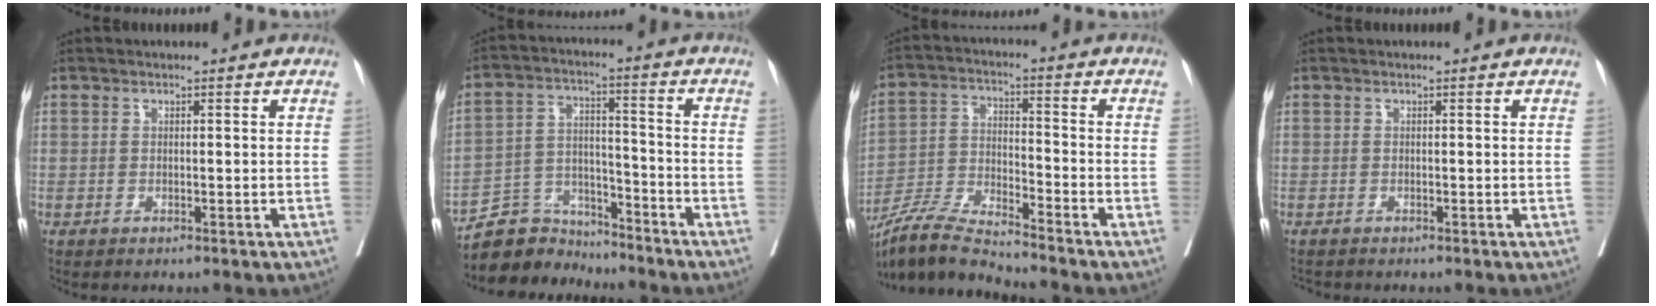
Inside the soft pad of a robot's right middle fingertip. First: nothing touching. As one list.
[{"total": 8.4, "force": [-8.0, 2.6, -0.3], "torque": [0.006, 0.029, -0.148]}, {"total": 9.3, "force": [-8.8, -0.2, 2.9], "torque": [-0.060, -0.008, -0.169]}, {"total": 0.8, "force": [-0.7, 0.2, 0.0], "torque": [-0.006, -0.002, -0.016]}]